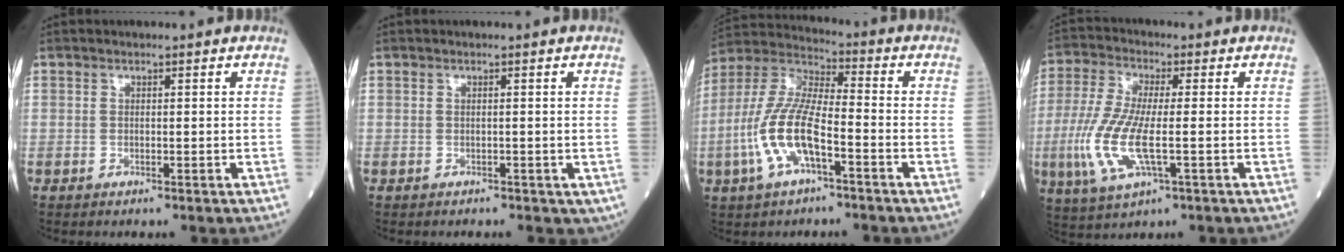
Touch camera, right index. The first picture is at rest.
{"total": 1.9, "force": [-1.1, 1.3, 0.8], "torque": [-0.005, 0.001, -0.011]}
{"total": 12.5, "force": [-4.3, 3.9, 11.0], "torque": [-0.248, 0.005, -0.083]}
{"total": 11.0, "force": [-2.5, 2.5, 10.4], "torque": [-0.238, -0.016, -0.047]}